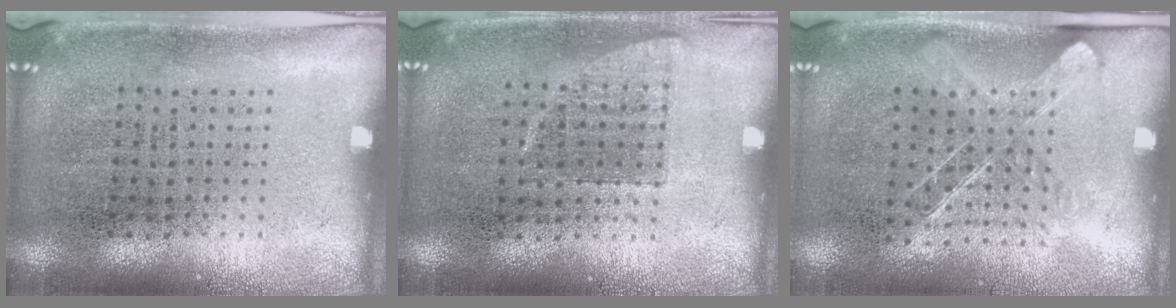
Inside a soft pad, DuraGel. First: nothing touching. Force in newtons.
{"total": 0.7, "press": 0.6, "slide": 0.2}
{"total": 1.3, "press": 1.1, "slide": 0.7}